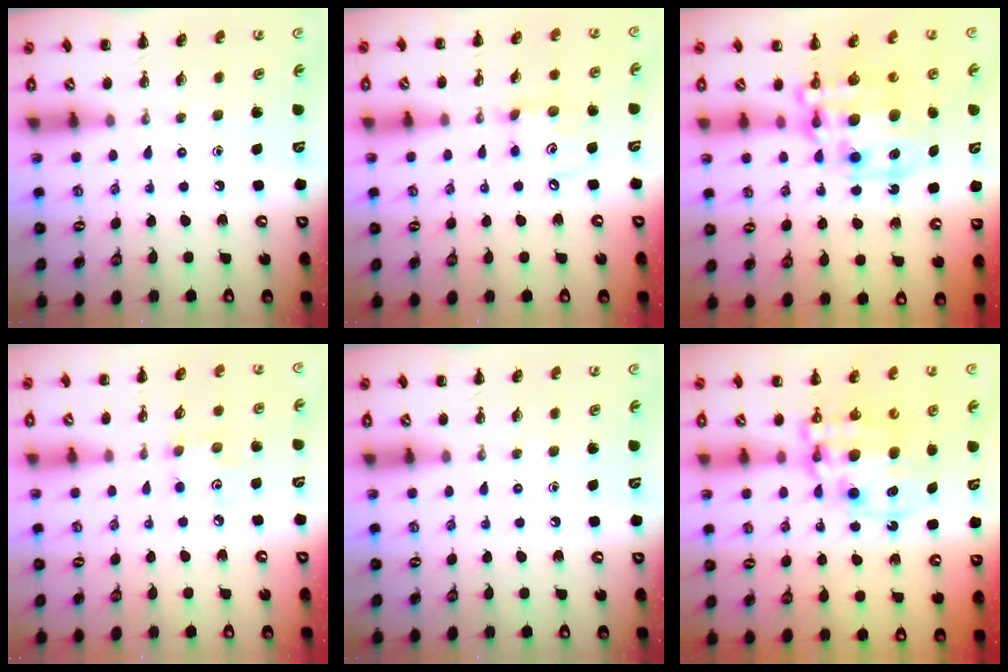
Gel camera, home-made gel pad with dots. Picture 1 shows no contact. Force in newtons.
{"total": 6.8, "press": 6.7, "slide": 1.2}
{"total": 12.9, "press": 12.6, "slide": 3.1}
{"total": 3.7, "press": 3.6, "slide": 0.8}
{"total": 0.0}
{"total": 12.0, "press": 11.7, "slide": 2.5}